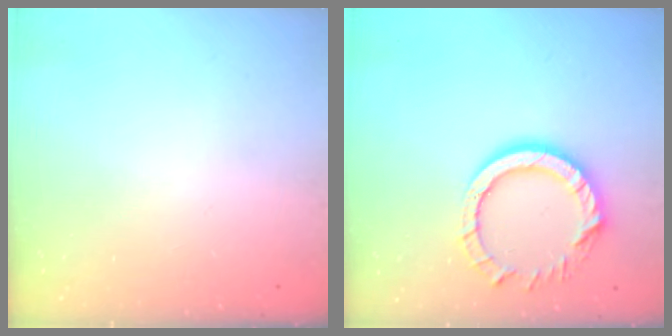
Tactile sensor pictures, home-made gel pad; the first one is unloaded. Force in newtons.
{"total": 12.6, "press": 12.6, "slide": 1.2}